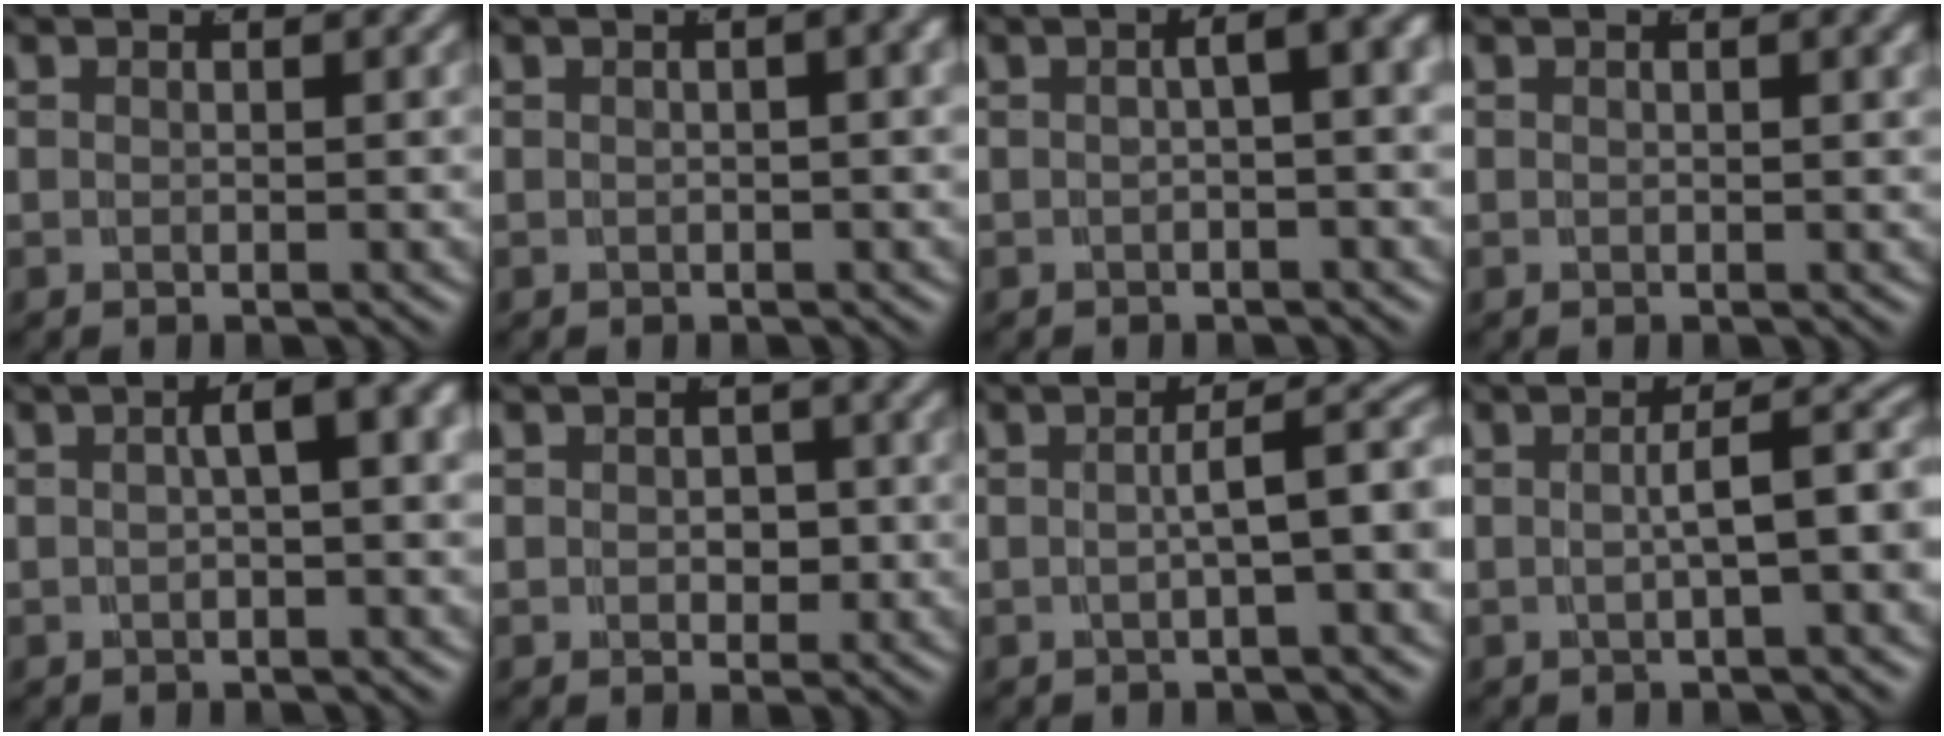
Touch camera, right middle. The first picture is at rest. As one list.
[{"total": 1.6, "force": [0.1, 0.1, 1.5], "torque": [-0.016, 0.010, 0.002]}, {"total": 3.3, "force": [0.2, 0.8, 3.2], "torque": [-0.023, 0.016, 0.000]}, {"total": 0.6, "force": [0.2, -0.3, 0.5], "torque": [-0.010, -0.001, 0.007]}, {"total": 3.4, "force": [0.2, 0.8, 3.3], "torque": [-0.033, 0.013, 0.002]}, {"total": 1.2, "force": [-0.3, 1.0, 0.6], "torque": [-0.006, -0.008, -0.002]}, {"total": 4.6, "force": [-1.3, 1.0, 4.3], "torque": [-0.043, 0.006, -0.015]}, {"total": 4.2, "force": [-1.4, 0.7, 3.8], "torque": [-0.045, 0.001, -0.015]}]